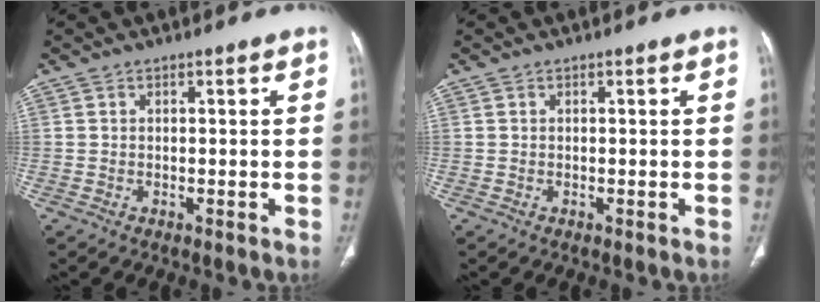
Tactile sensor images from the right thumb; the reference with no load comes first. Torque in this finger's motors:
{"motor_torque": [-0.08, -0.22, 0.32, -0.13, -0.04]}